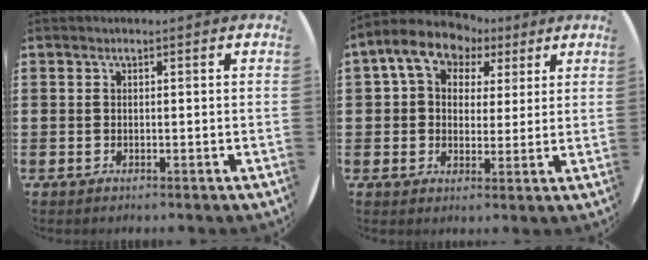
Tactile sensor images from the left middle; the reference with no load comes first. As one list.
[{"total": 7.7, "force": [5.0, 5.3, 2.6], "torque": [-0.070, 0.000, 0.092]}]